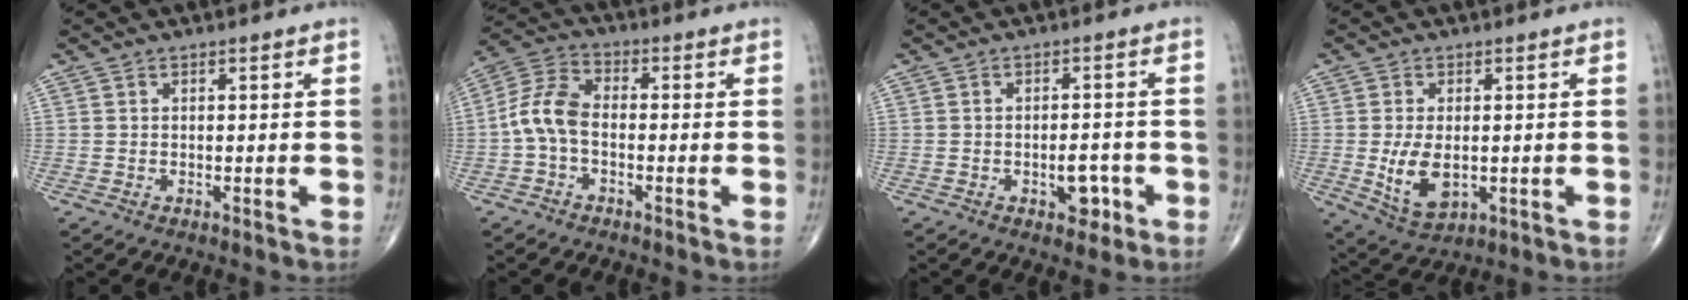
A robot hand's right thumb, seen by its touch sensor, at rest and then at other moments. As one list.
[{"total": 7.6, "force": [-1.4, 4.4, 6.0], "torque": [-0.123, 0.026, -0.041]}, {"total": 4.6, "force": [-1.8, 2.6, 3.3], "torque": [-0.027, 0.010, -0.021]}, {"total": 7.9, "force": [-0.9, 4.4, 6.5], "torque": [-0.118, -0.014, -0.003]}]